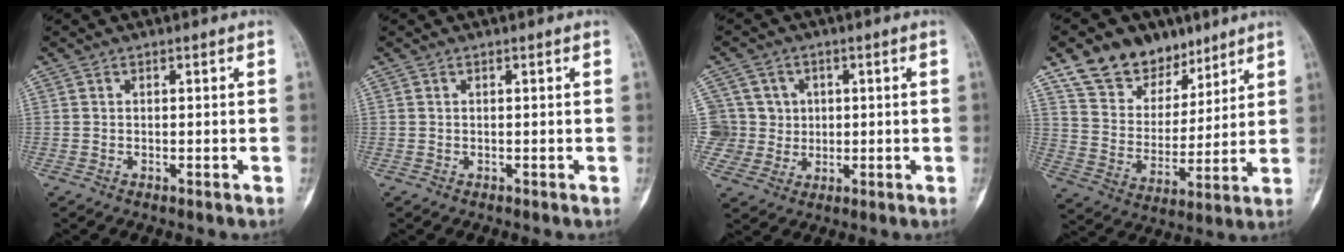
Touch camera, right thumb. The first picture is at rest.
{"total": 0.0}
{"total": 7.6, "force": [1.4, 7.5, 0.4], "torque": [0.031, 0.010, 0.027]}
{"total": 15.0, "force": [10.5, 9.6, 4.8], "torque": [-0.039, -0.051, 0.196]}